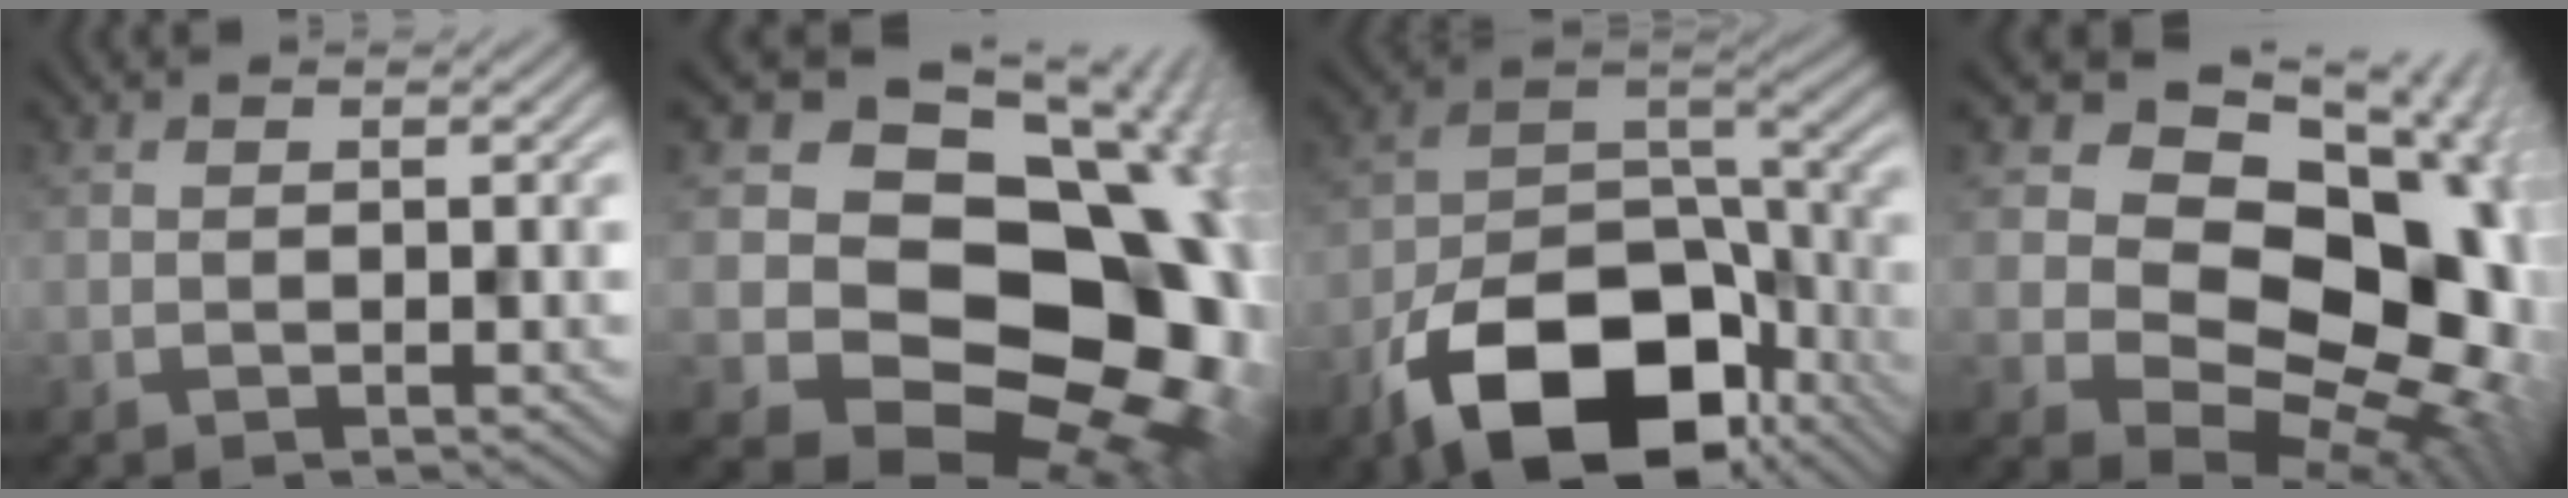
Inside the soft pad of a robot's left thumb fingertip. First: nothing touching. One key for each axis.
{"total": 20.6, "fx": -0.7, "fy": 16.2, "fz": 12.7, "tx": -0.174, "ty": -0.047, "tz": 0.021}
{"total": 16.6, "fx": -9.4, "fy": 9.1, "fz": 10.1, "tx": -0.186, "ty": -0.032, "tz": -0.172}
{"total": 19.3, "fx": 2.5, "fy": 14.7, "fz": 12.2, "tx": -0.189, "ty": -0.011, "tz": 0.068}